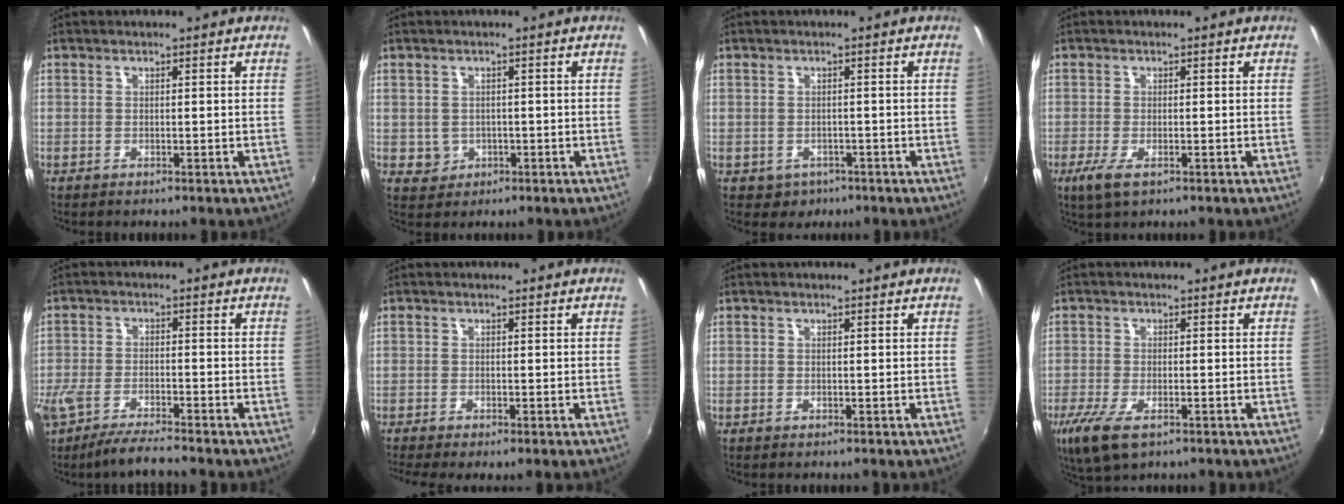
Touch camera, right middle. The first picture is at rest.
{"total": 3.2, "force": [-0.4, 3.1, 0.8], "torque": [-0.017, -0.001, 0.000]}
{"total": 2.7, "force": [-1.2, 2.3, 0.7], "torque": [-0.021, -0.003, -0.011]}
{"total": 3.6, "force": [-1.9, 0.9, 2.9], "torque": [-0.063, -0.014, -0.034]}
{"total": 8.0, "force": [-6.7, 1.0, 4.1], "torque": [-0.101, -0.029, -0.124]}
{"total": 3.0, "force": [-1.9, -0.3, 2.3], "torque": [-0.042, -0.018, -0.031]}
{"total": 0.0}
{"total": 7.6, "force": [-4.2, 2.7, 5.6], "torque": [-0.131, -0.032, -0.078]}